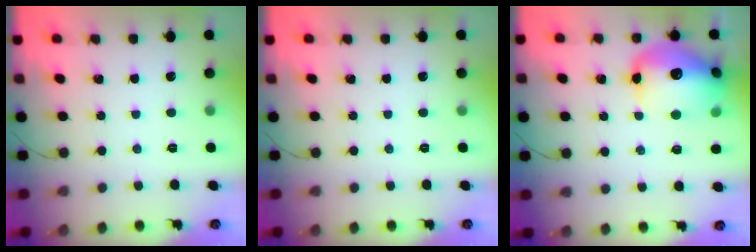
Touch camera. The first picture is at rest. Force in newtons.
{"total": 0.0}
{"total": 19.2, "press": 18.9, "slide": 3.1}